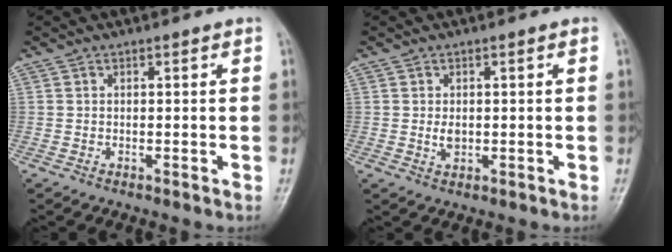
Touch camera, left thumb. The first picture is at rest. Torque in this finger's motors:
{"motor_torque": [0.51, 0.50, 0.10, -0.14, 0.00]}